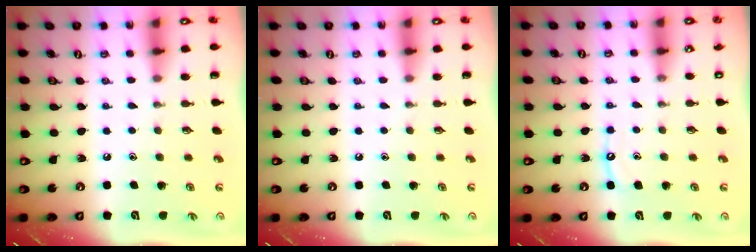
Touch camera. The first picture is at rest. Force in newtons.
{"total": 0.0}
{"total": 5.6, "press": 5.6, "slide": 0.7}